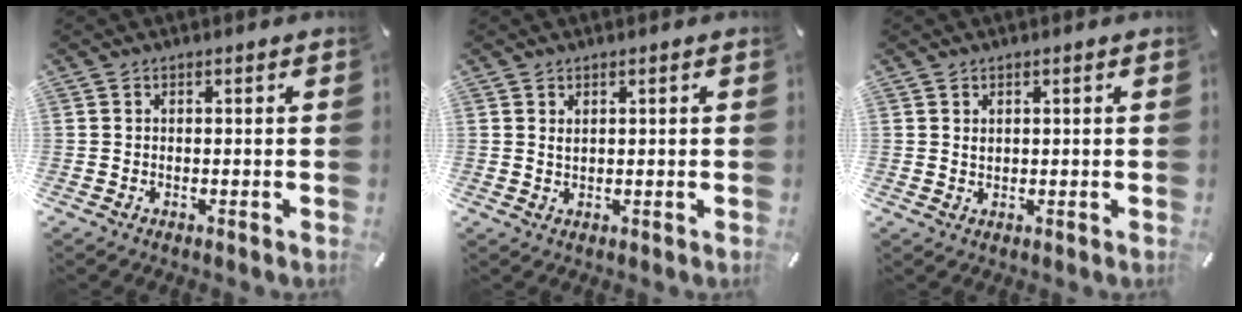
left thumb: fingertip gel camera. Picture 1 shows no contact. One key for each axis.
{"total": 1.2, "fx": 0.7, "fy": 0.5, "fz": 0.9, "tx": -0.019, "ty": -0.001, "tz": 0.013}
{"total": 1.1, "fx": 0.6, "fy": 0.7, "fz": 0.6, "tx": -0.012, "ty": 0.001, "tz": 0.012}